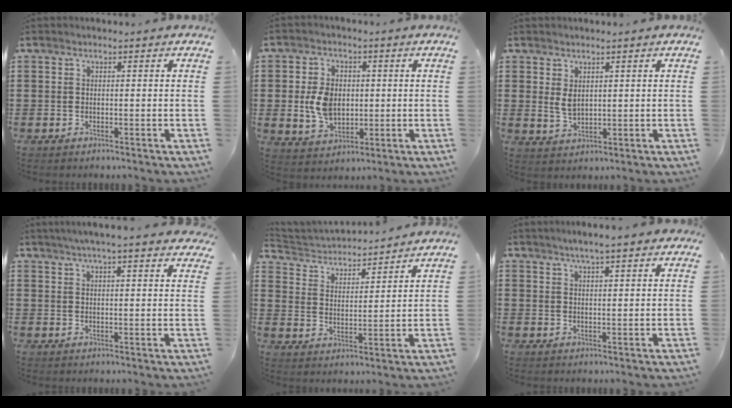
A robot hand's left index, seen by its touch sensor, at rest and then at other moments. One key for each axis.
{"total": 6.7, "fx": 0.2, "fy": 4.9, "fz": 4.6, "tx": -0.101, "ty": 0.006, "tz": -0.001}
{"total": 2.9, "fx": 1.3, "fy": 1.7, "fz": 2.1, "tx": -0.044, "ty": 0.005, "tz": 0.024}
{"total": 4.5, "fx": 3.9, "fy": -0.2, "fz": 2.2, "tx": -0.053, "ty": -0.005, "tz": 0.070}
{"total": 3.3, "fx": 3.2, "fy": 0.4, "fz": 0.1, "tx": -0.025, "ty": -0.029, "tz": 0.049}
{"total": 3.6, "fx": 2.9, "fy": 0.3, "fz": 2.0, "tx": -0.046, "ty": 0.001, "tz": 0.051}